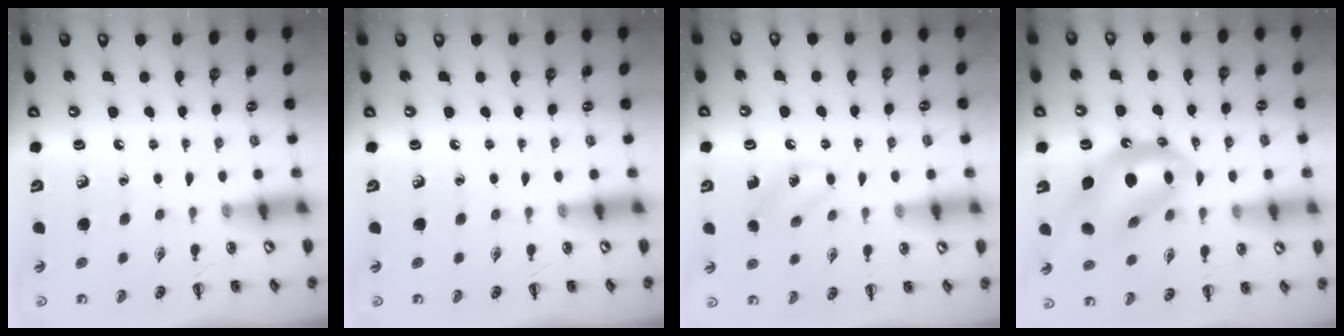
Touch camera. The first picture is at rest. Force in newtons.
{"total": 0.0}
{"total": 7.2, "press": 6.9, "slide": 1.9}
{"total": 13.6, "press": 13.1, "slide": 3.8}